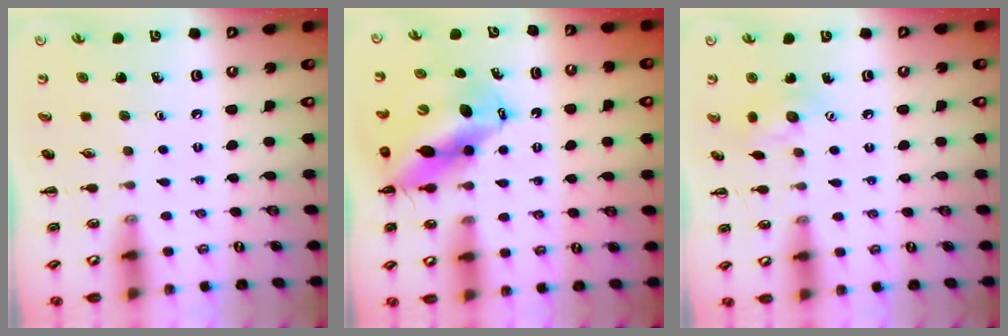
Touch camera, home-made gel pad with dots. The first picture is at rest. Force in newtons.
{"total": 13.5, "press": 12.9, "slide": 3.7}
{"total": 7.8, "press": 7.7, "slide": 1.1}